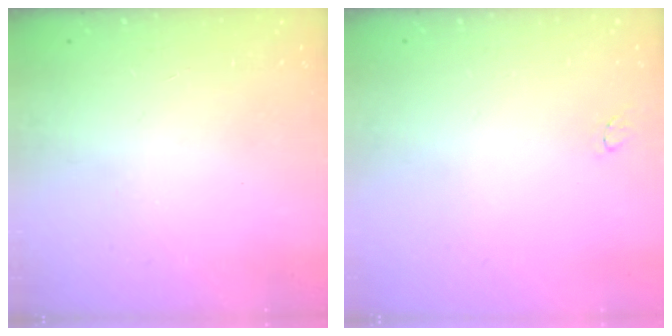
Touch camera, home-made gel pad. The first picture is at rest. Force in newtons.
{"total": 2.9, "press": 2.9, "slide": 0.3}